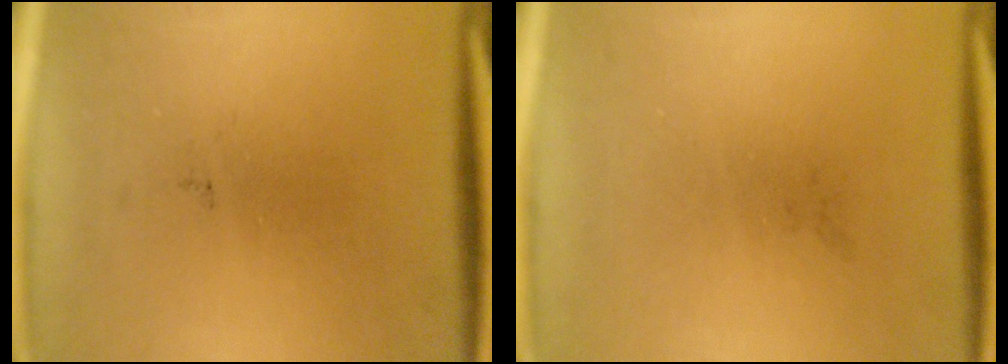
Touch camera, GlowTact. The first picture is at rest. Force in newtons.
{"total": 0.0}